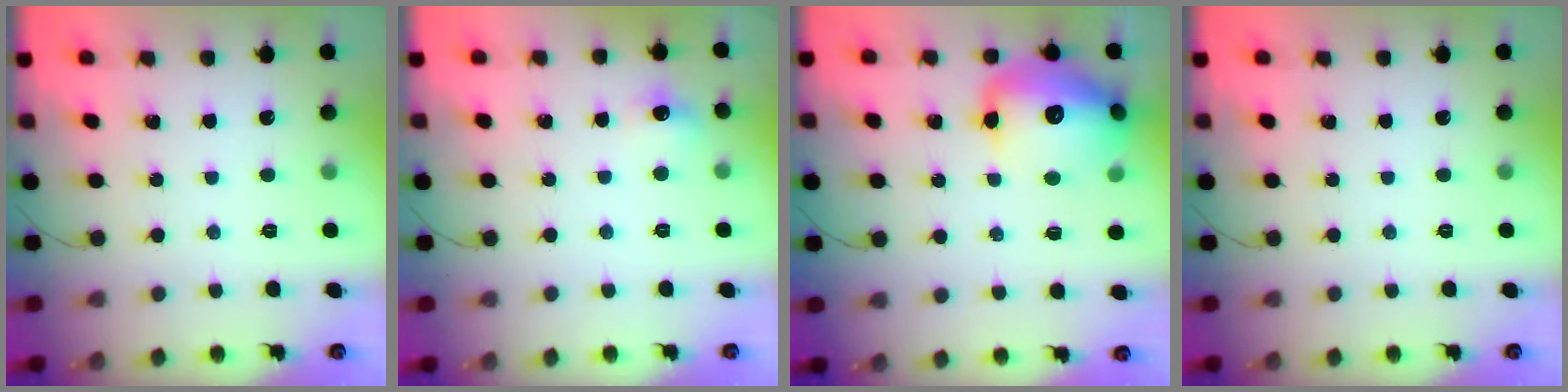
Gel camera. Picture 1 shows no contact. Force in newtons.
{"total": 6.6, "press": 6.4, "slide": 1.5}
{"total": 18.4, "press": 18.2, "slide": 2.9}
{"total": 0.0}